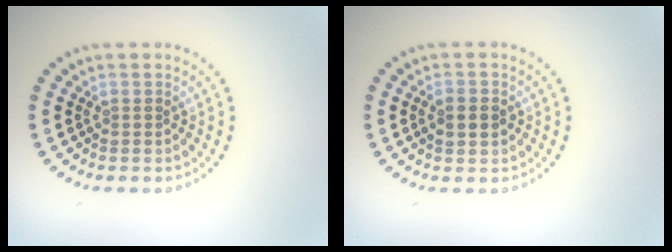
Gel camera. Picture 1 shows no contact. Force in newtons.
{"total": 2.6, "press": 2.5, "slide": 0.1}